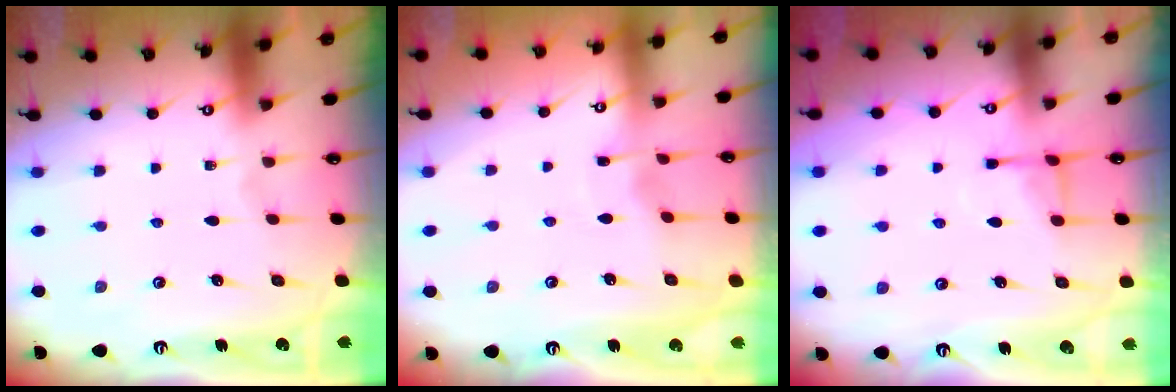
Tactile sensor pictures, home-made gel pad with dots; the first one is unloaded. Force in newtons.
{"total": 2.9, "press": 2.9, "slide": 0.1}
{"total": 5.9, "press": 5.8, "slide": 0.8}